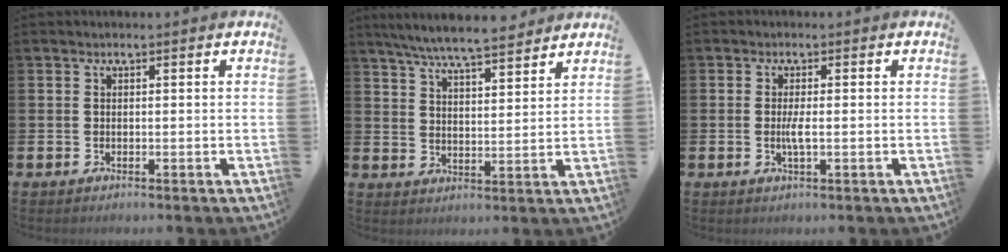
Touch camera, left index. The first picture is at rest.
{"total": 7.4, "force": [6.9, 0.6, 2.5], "torque": [-0.065, -0.034, 0.122]}
{"total": 1.9, "force": [-0.2, 0.2, 1.9], "torque": [-0.038, -0.003, -0.003]}